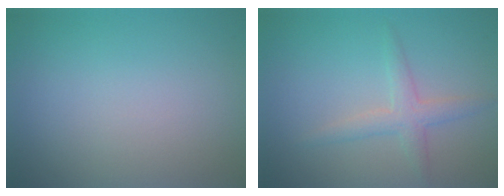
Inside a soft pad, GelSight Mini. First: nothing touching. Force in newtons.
{"total": 2.3, "press": 2.3, "slide": 0.1}